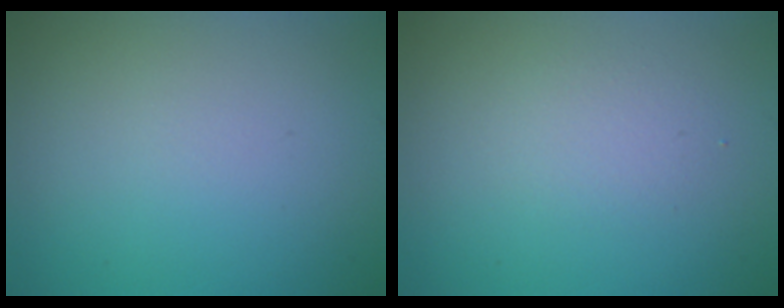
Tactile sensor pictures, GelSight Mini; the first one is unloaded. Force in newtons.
{"total": 1.5, "press": 1.5, "slide": 0.2}